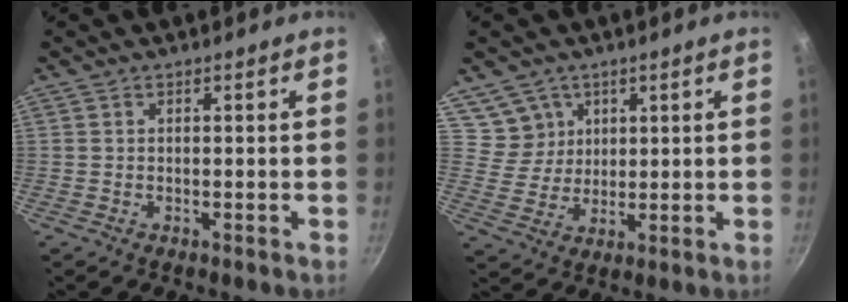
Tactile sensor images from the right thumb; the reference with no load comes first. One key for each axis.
{"total": 6.0, "fx": 3.0, "fy": 5.0, "fz": 1.3, "tx": -0.004, "ty": -0.014, "tz": 0.061}